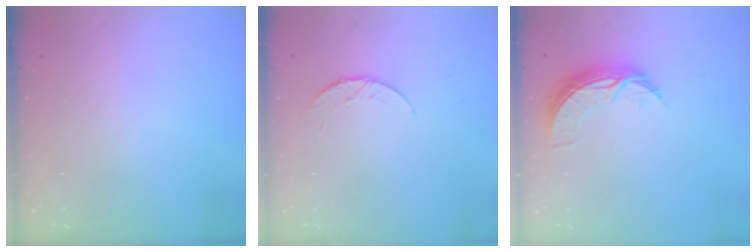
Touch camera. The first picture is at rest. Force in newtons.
{"total": 5.7, "press": 5.7, "slide": 0.7}
{"total": 7.9, "press": 7.9, "slide": 0.3}